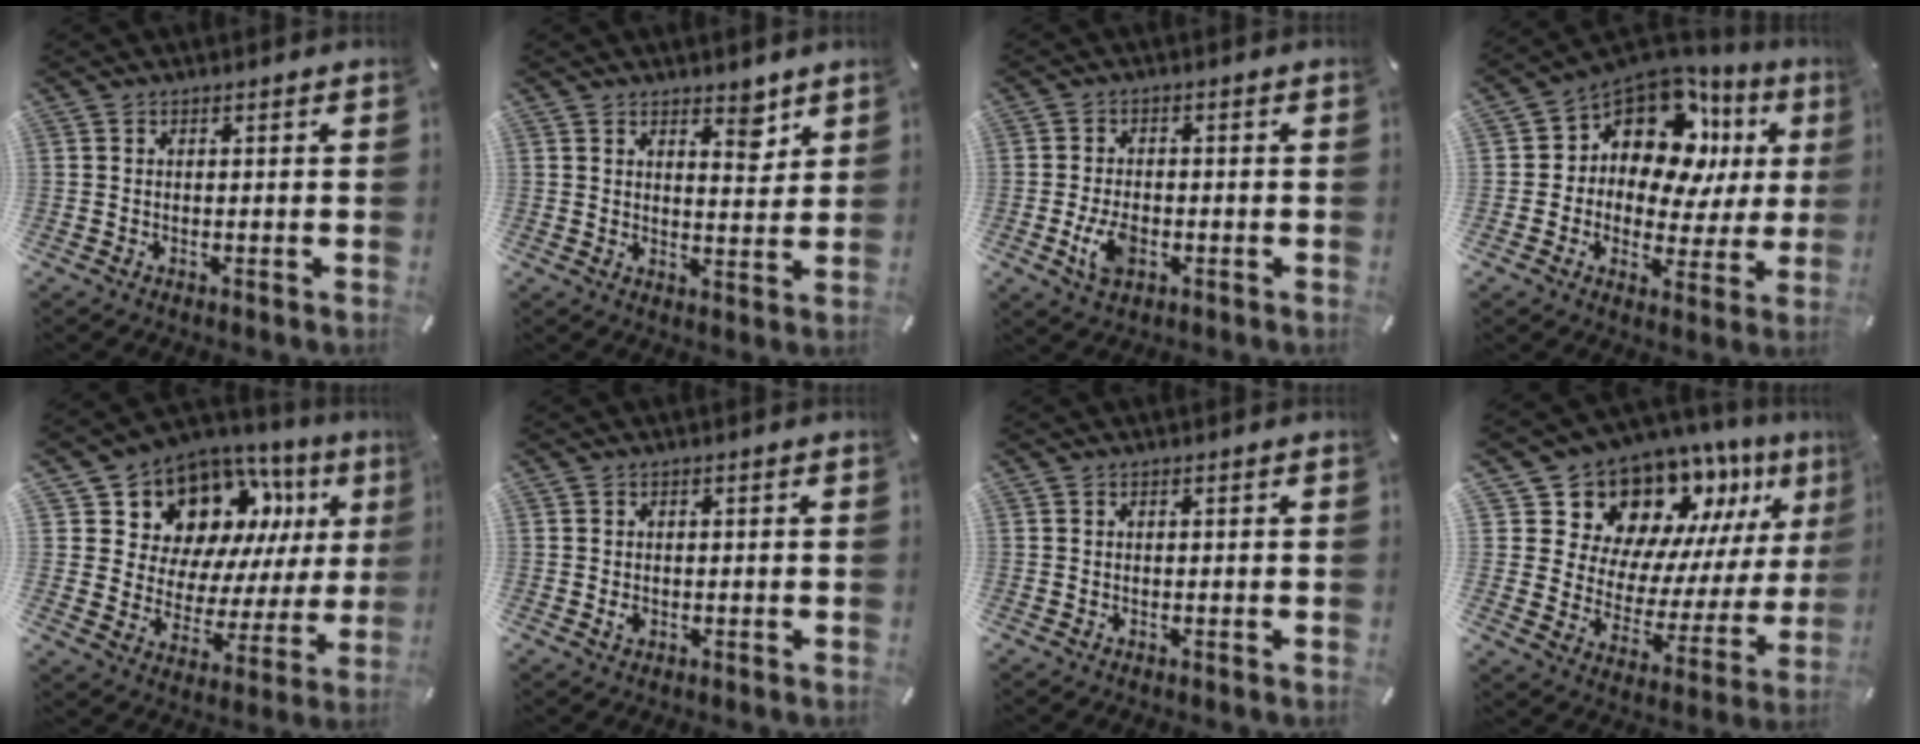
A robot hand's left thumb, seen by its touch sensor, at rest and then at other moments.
{"total": 5.5, "force": [4.1, 2.8, 2.2], "torque": [0.000, -0.034, 0.063]}
{"total": 6.0, "force": [-1.8, 3.9, 4.2], "torque": [-0.096, 0.002, -0.034]}
{"total": 13.6, "force": [6.3, 9.3, 7.7], "torque": [-0.132, -0.057, 0.110]}
{"total": 13.1, "force": [8.6, 9.0, 4.0], "torque": [-0.073, -0.084, 0.159]}
{"total": 1.3, "force": [-0.1, 1.1, 0.6], "torque": [-0.013, 0.003, -0.003]}
{"total": 0.0}
{"total": 15.4, "force": [12.9, 8.1, 2.6], "torque": [-0.050, -0.133, 0.227]}